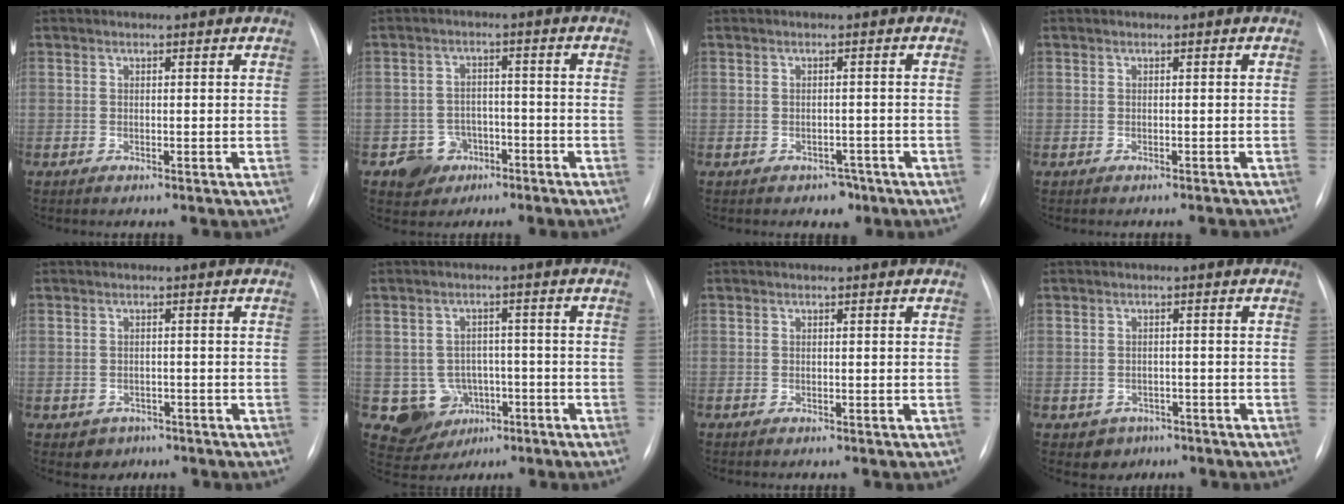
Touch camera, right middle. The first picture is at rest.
{"total": 5.3, "force": [-2.9, 4.4, 0.5], "torque": [0.000, 0.014, -0.041]}
{"total": 2.3, "force": [-1.5, 1.7, 0.6], "torque": [-0.006, 0.009, -0.013]}
{"total": 3.1, "force": [-2.8, 0.9, 0.8], "torque": [-0.004, 0.000, -0.032]}
{"total": 2.6, "force": [-1.4, 2.2, 0.2], "torque": [-0.003, 0.010, -0.010]}
{"total": 7.2, "force": [-2.5, 6.7, 1.3], "torque": [-0.021, 0.013, -0.027]}
{"total": 0.0}
{"total": 3.1, "force": [-1.6, 2.6, 0.2], "torque": [-0.001, 0.011, -0.014]}